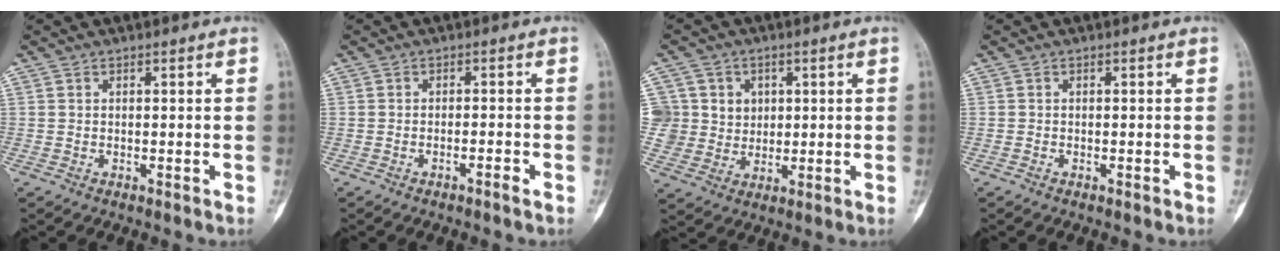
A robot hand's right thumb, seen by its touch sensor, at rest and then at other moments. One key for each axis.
{"total": 1.6, "fx": -1.1, "fy": 0.1, "fz": 1.2, "tx": -0.028, "ty": 0.010, "tz": -0.019}
{"total": 8.3, "fx": 2.1, "fy": 7.9, "fz": 1.1, "tx": 0.022, "ty": 0.002, "tz": 0.040}
{"total": 0.0}